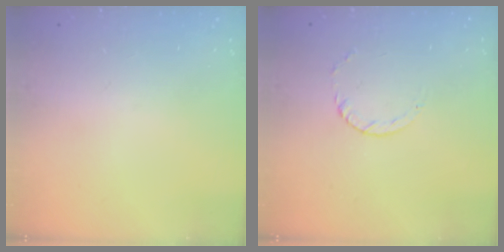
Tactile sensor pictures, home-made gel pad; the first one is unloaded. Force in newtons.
{"total": 2.4, "press": 2.4, "slide": 0.3}